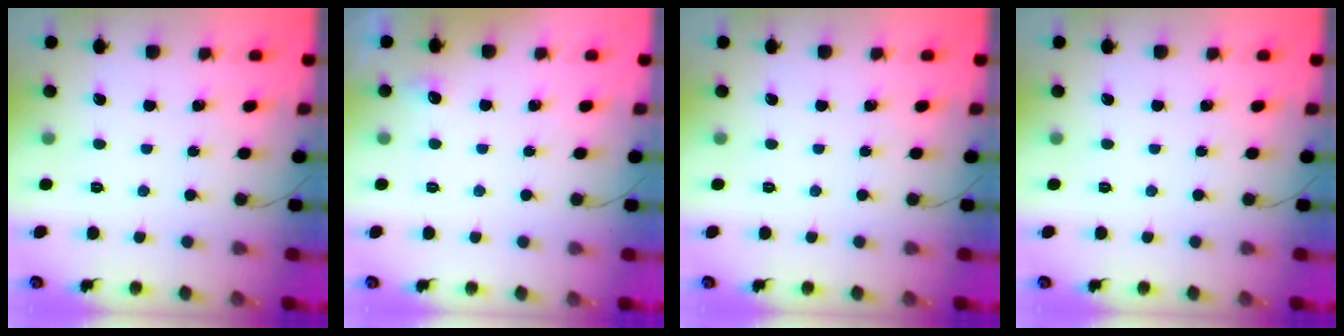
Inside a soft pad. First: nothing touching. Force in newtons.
{"total": 7.7, "press": 3.7, "slide": 6.7}
{"total": 0.0}
{"total": 0.0}